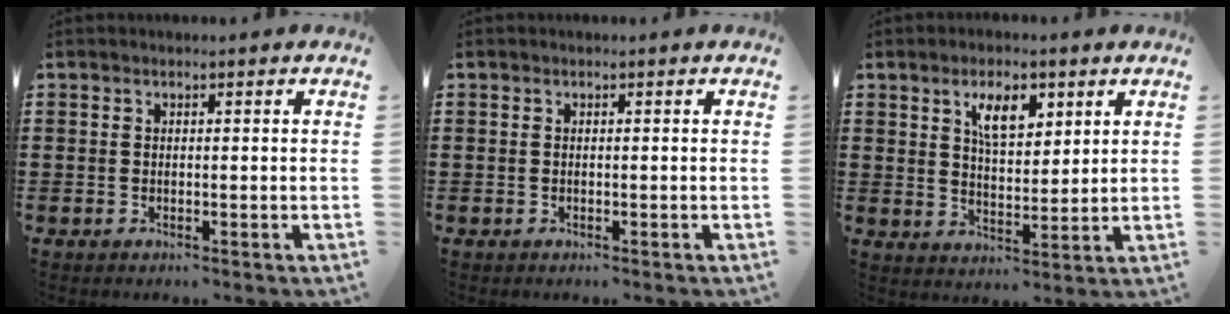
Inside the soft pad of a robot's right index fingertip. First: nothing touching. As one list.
[{"total": 0.0}, {"total": 6.3, "force": [3.2, 2.8, 4.6], "torque": [-0.085, 0.003, 0.053]}]